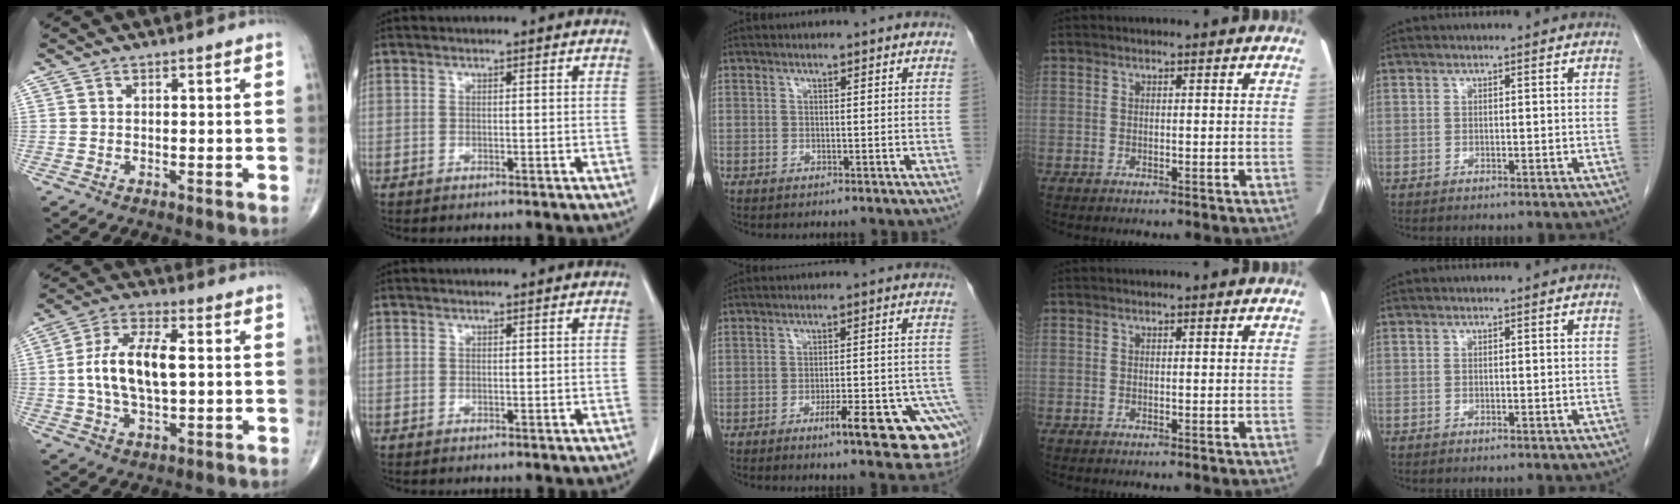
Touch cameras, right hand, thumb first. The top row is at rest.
{"thumb": {"total": 12.8, "force": [0.5, 6.2, 11.2], "torque": [-0.220, 0.014, 0.007]}, "middle": {"total": 14.5, "force": [-7.9, 2.4, 12.0], "torque": [-0.061, 0.018, -0.098]}}